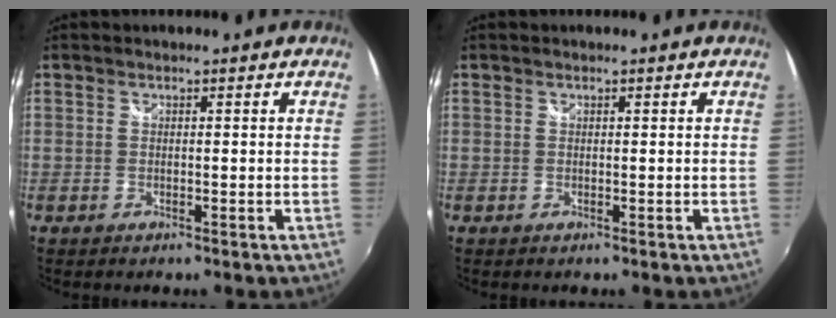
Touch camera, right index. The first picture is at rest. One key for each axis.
{"total": 0.0}